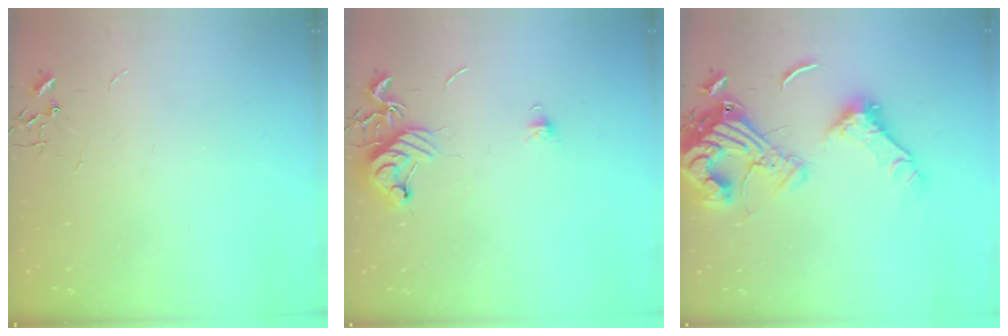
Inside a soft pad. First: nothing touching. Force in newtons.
{"total": 10.3, "press": 10.2, "slide": 1.2}
{"total": 18.8, "press": 18.7, "slide": 2.1}